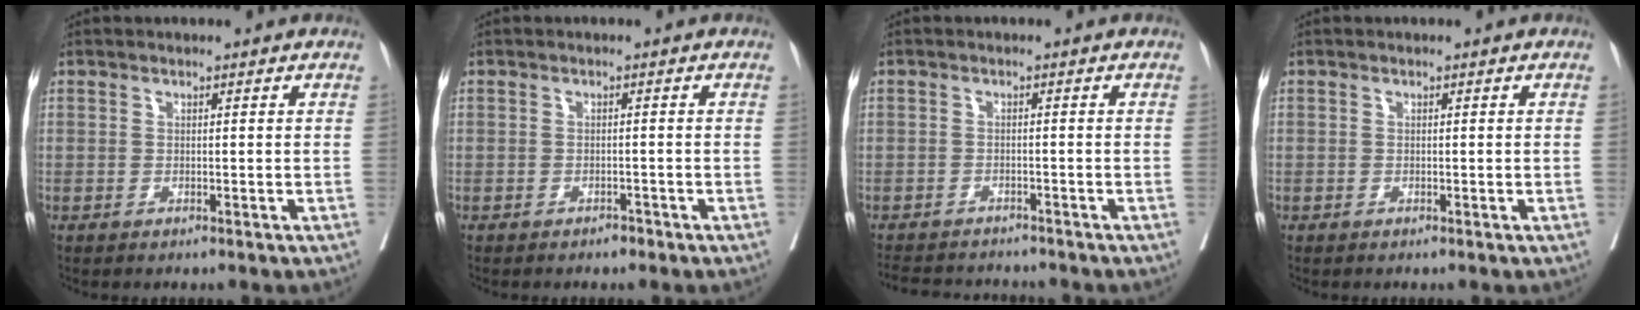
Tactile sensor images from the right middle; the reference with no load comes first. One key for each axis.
{"total": 0.9, "fx": -0.8, "fy": 0.3, "fz": 0.4, "tx": -0.009, "ty": -0.001, "tz": -0.011}
{"total": 7.5, "fx": -7.1, "fy": 1.6, "fz": 1.6, "tx": -0.027, "ty": 0.000, "tz": -0.102}
{"total": 0.0}